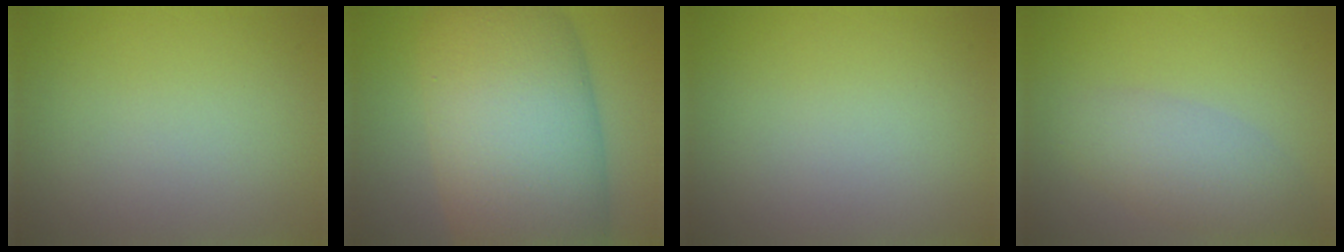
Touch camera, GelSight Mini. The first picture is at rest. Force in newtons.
{"total": 15.9, "press": 15.9, "slide": 0.8}
{"total": 0.0}
{"total": 4.0, "press": 4.0, "slide": 0.3}